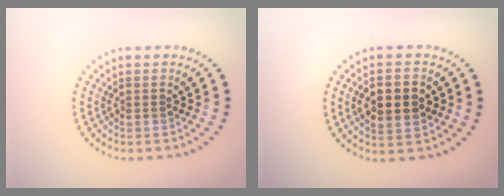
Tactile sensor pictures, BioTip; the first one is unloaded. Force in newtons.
{"total": 5.1, "press": 5.1, "slide": 0.3}